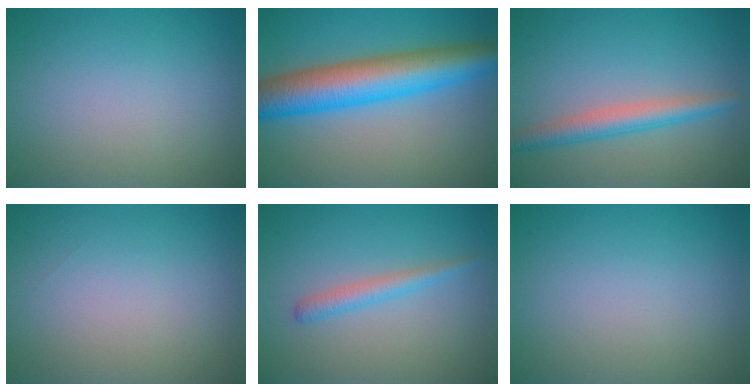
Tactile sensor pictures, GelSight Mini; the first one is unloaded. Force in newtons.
{"total": 9.6, "press": 9.6, "slide": 0.2}
{"total": 3.4, "press": 3.4, "slide": 0.0}
{"total": 0.0}
{"total": 1.9, "press": 1.8, "slide": 0.1}
{"total": 0.0}